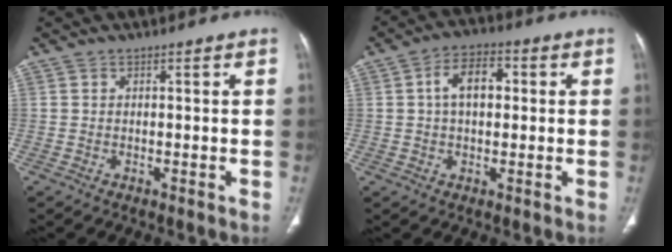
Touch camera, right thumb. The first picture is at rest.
{"total": 7.7, "force": [1.2, 4.6, 6.0], "torque": [-0.094, 0.019, 0.015]}